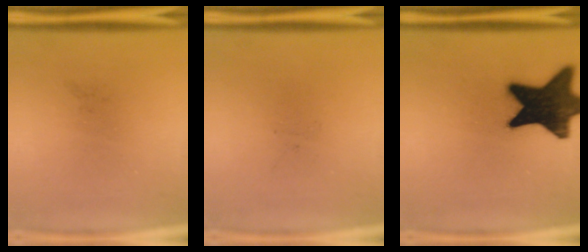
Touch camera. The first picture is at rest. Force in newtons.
{"total": 0.0}
{"total": 19.2}